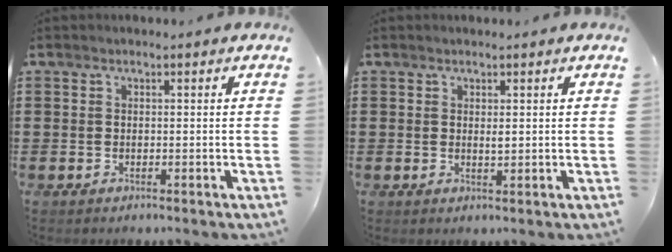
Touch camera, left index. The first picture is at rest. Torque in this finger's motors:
{"motor_torque": [0.50, 0.05, 0.06, 0.03]}